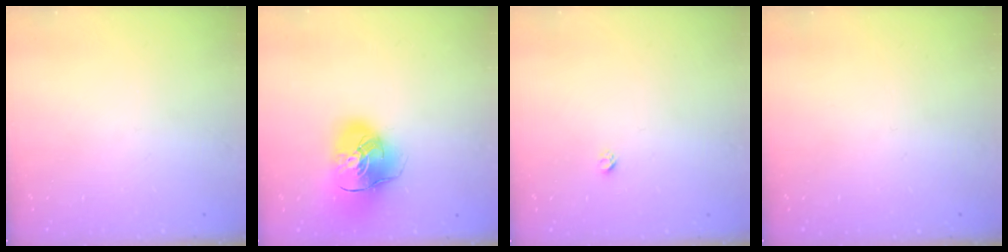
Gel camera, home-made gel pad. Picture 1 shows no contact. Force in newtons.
{"total": 16.3, "press": 16.1, "slide": 2.8}
{"total": 1.9, "press": 1.9, "slide": 0.1}
{"total": 0.0}